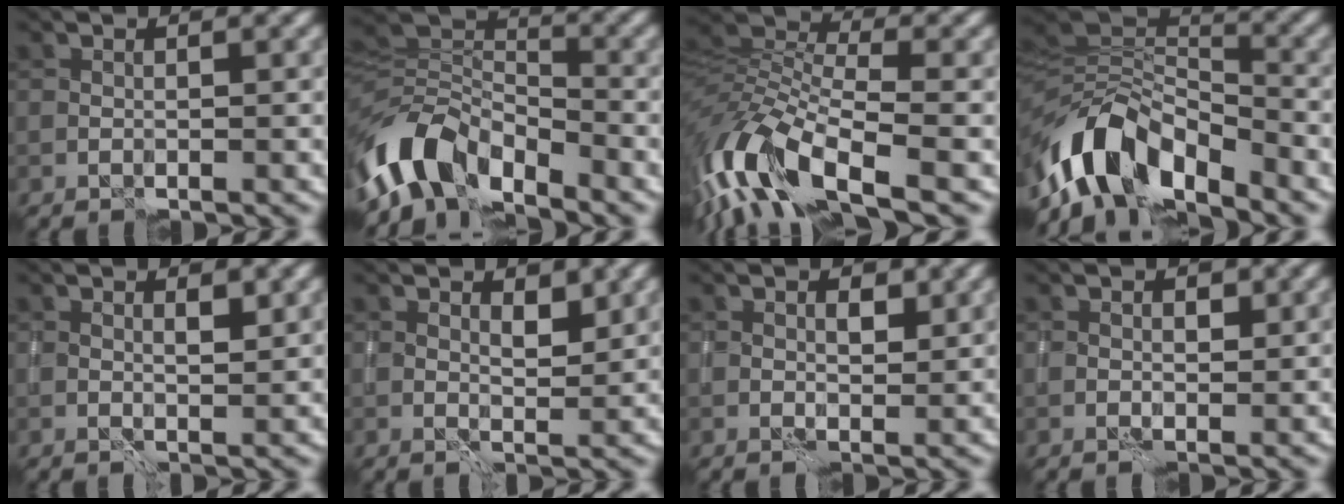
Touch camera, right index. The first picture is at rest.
{"total": 7.3, "force": [-4.6, 4.1, 3.9], "torque": [-0.061, -0.004, -0.093]}
{"total": 10.6, "force": [-4.8, 4.9, 8.1], "torque": [-0.163, -0.004, -0.101]}
{"total": 8.4, "force": [-5.3, 4.1, 5.0], "torque": [-0.076, 0.001, -0.100]}
{"total": 1.4, "force": [0.8, 0.3, 1.0], "torque": [-0.013, -0.003, 0.014]}
{"total": 1.9, "force": [1.2, 0.9, 1.1], "torque": [-0.014, -0.007, 0.022]}
{"total": 1.4, "force": [0.6, 0.9, 1.0], "torque": [-0.009, -0.003, 0.008]}
{"total": 1.0, "force": [0.3, 0.7, 0.6], "torque": [-0.001, -0.001, 0.004]}